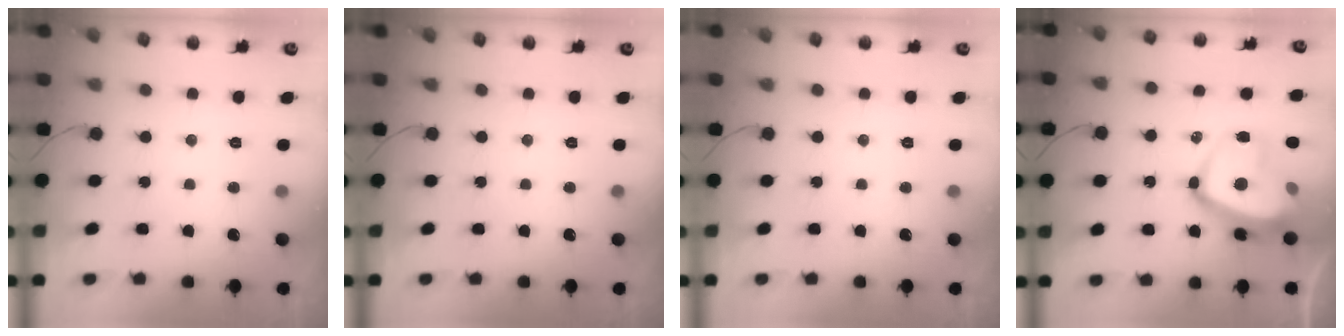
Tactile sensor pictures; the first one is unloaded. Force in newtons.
{"total": 0.0}
{"total": 0.0}
{"total": 20.7, "press": 20.7, "slide": 1.5}